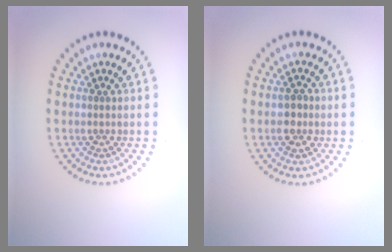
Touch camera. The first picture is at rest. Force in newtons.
{"total": 1.8, "press": 1.8, "slide": 0.2}